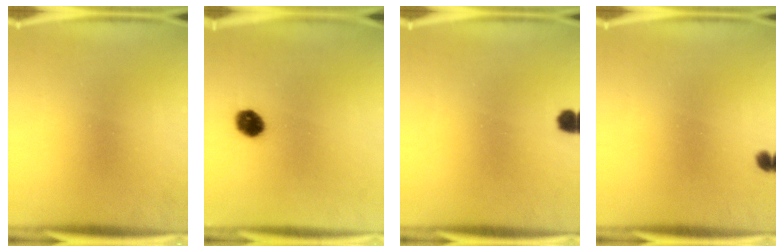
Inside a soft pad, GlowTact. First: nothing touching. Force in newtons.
{"total": 5.4}
{"total": 2.4}
{"total": 1.3}